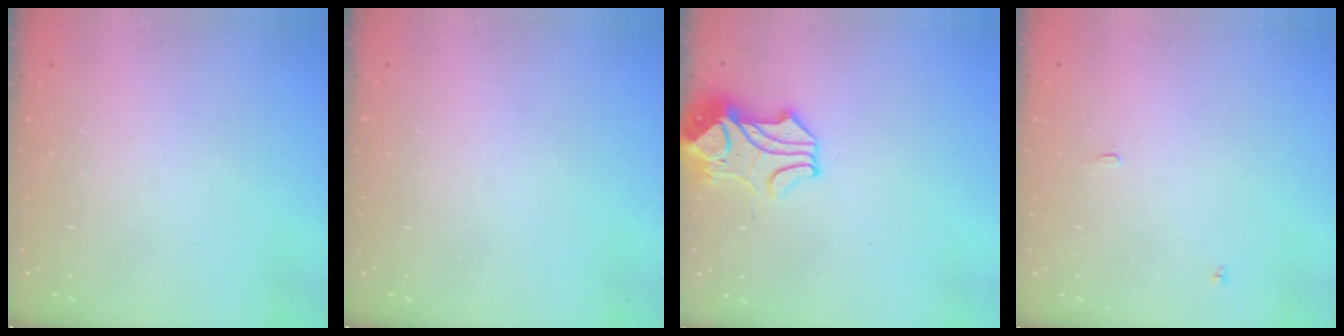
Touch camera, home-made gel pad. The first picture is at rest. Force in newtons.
{"total": 0.0}
{"total": 2.8, "press": 2.5, "slide": 1.1}
{"total": 1.8, "press": 1.8, "slide": 0.3}